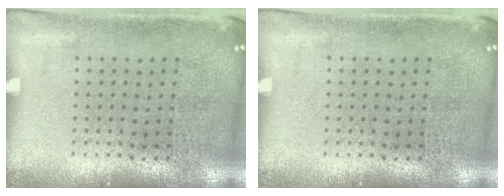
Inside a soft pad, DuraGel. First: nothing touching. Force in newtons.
{"total": 0.0}